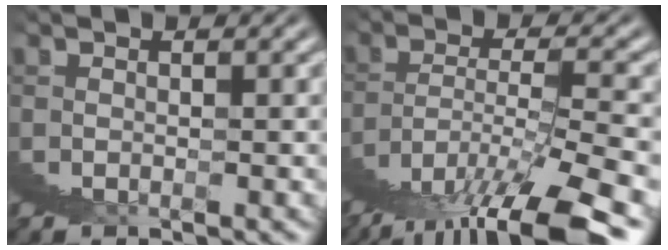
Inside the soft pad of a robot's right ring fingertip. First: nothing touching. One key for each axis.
{"total": 7.7, "fx": 0.8, "fy": 3.5, "fz": 6.8, "tx": -0.113, "ty": 0.020, "tz": 0.005}